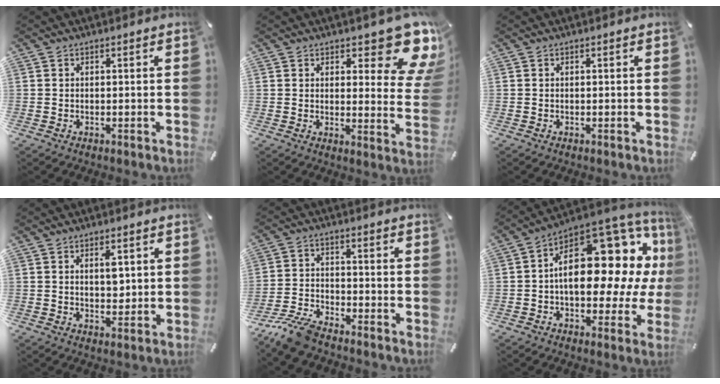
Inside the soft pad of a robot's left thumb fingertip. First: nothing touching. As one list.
[{"total": 14.2, "force": [9.5, 5.3, 9.2], "torque": [-0.101, -0.081, 0.161]}, {"total": 0.0}, {"total": 4.6, "force": [1.4, 2.6, 3.5], "torque": [-0.042, -0.006, 0.017]}, {"total": 8.9, "force": [-7.7, 2.3, 3.8], "torque": [-0.090, 0.025, -0.153]}, {"total": 22.2, "force": [5.3, 13.0, 17.2], "torque": [-0.214, -0.057, 0.097]}]